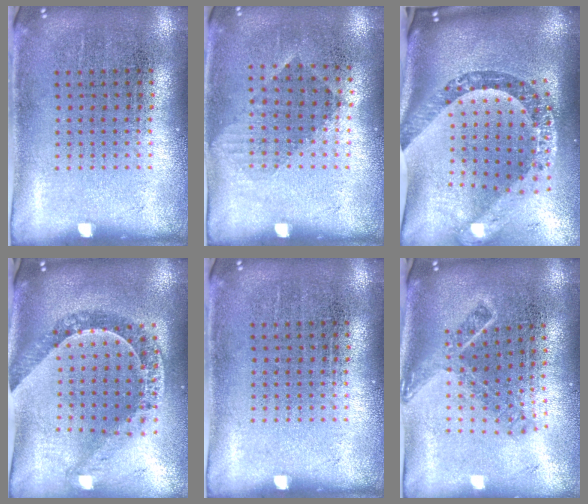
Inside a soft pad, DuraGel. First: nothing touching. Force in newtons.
{"total": 0.9, "press": 0.7, "slide": 0.6}
{"total": 3.8, "press": 2.6, "slide": 2.8}
{"total": 1.1, "press": 1.1, "slide": 0.3}
{"total": 0.0}
{"total": 1.9, "press": 1.4, "slide": 1.3}